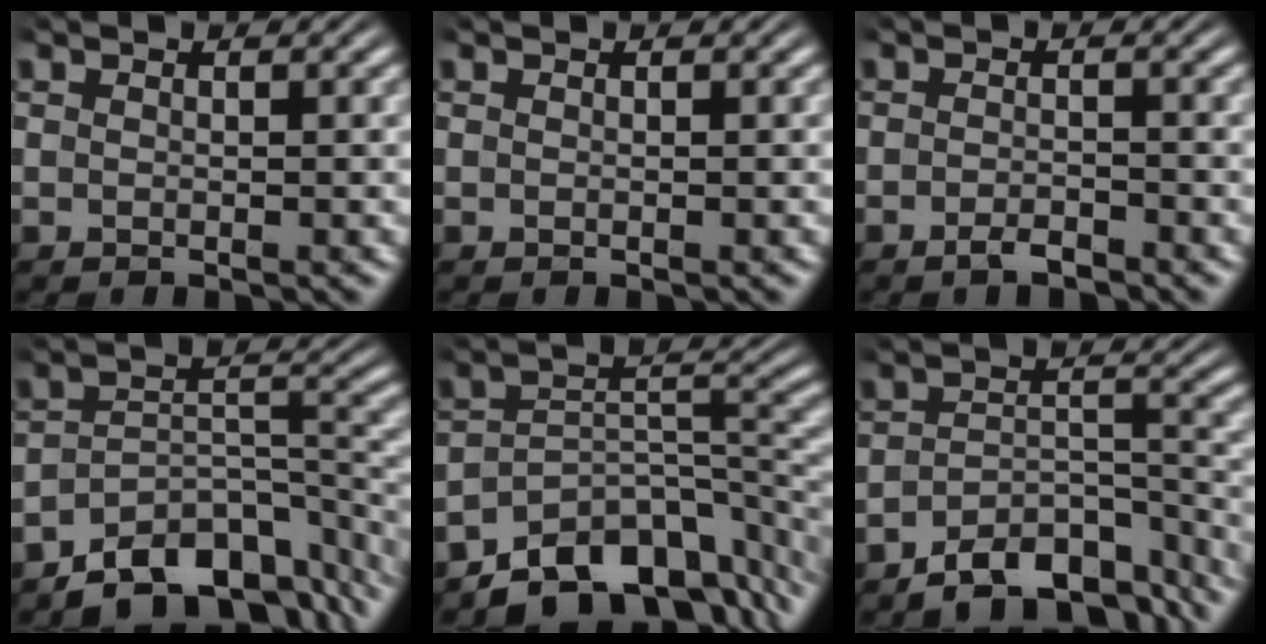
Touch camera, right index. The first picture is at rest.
{"total": 0.0}
{"total": 2.2, "force": [-2.1, 0.7, 0.4], "torque": [-0.010, -0.002, -0.039]}
{"total": 11.3, "force": [-8.2, 5.3, 5.8], "torque": [-0.082, -0.030, -0.116]}
{"total": 13.1, "force": [-8.5, 6.9, 7.3], "torque": [-0.103, -0.036, -0.123]}
{"total": 9.1, "force": [-7.8, 3.3, 3.3], "torque": [-0.038, -0.017, -0.116]}